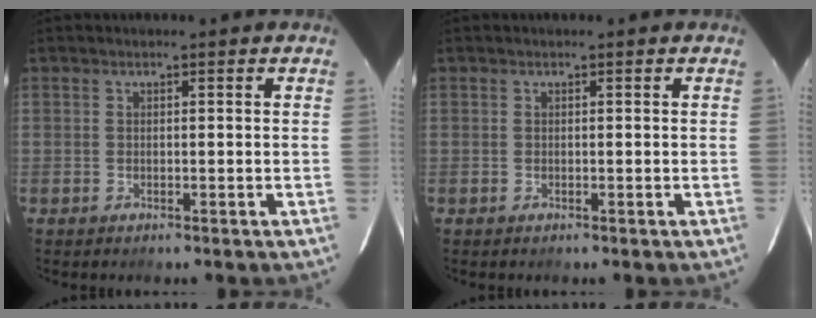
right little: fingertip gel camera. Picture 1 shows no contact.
{"total": 0.0}